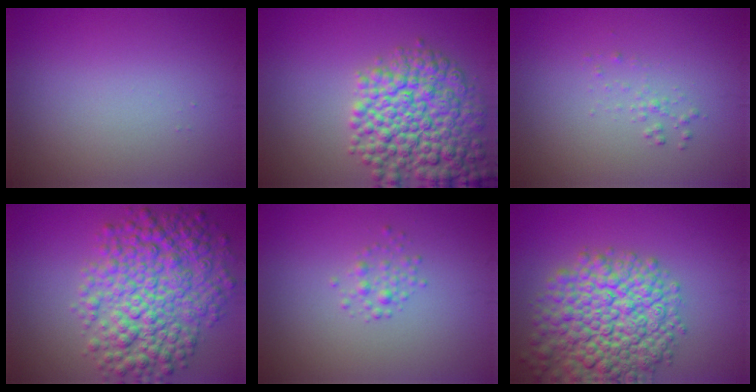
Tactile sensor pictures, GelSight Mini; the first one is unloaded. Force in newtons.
{"total": 9.2, "press": 9.2, "slide": 0.3}
{"total": 0.9, "press": 0.9, "slide": 0.0}
{"total": 9.1, "press": 9.1, "slide": 0.1}
{"total": 1.3, "press": 1.3, "slide": 0.0}
{"total": 11.0, "press": 11.0, "slide": 0.5}